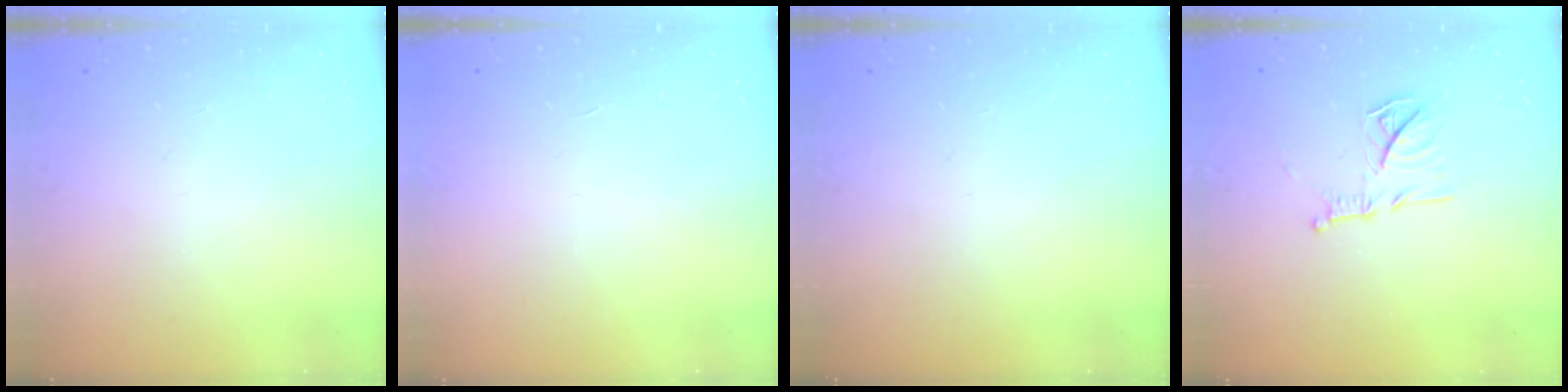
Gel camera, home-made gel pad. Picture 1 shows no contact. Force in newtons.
{"total": 1.7, "press": 1.7, "slide": 0.1}
{"total": 0.0}
{"total": 12.5, "press": 12.5, "slide": 0.8}